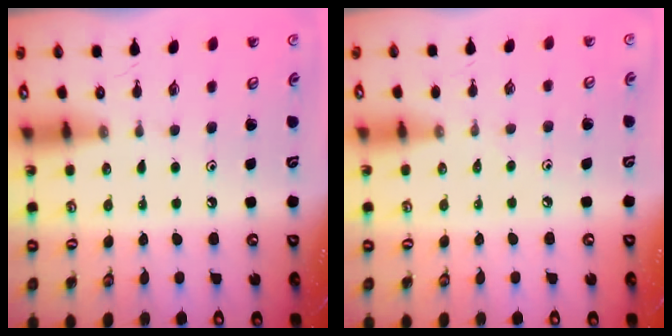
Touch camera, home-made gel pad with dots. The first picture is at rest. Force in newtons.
{"total": 2.5, "press": 2.5, "slide": 0.5}